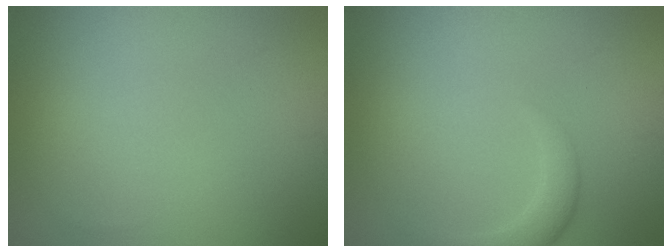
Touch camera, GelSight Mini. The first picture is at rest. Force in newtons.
{"total": 2.2, "press": 2.2, "slide": 0.2}